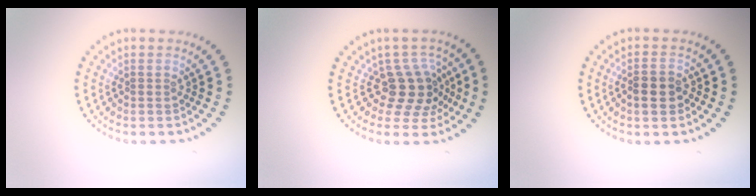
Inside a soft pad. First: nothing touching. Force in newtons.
{"total": 3.8, "press": 3.0, "slide": 2.4}
{"total": 2.6, "press": 2.4, "slide": 0.7}